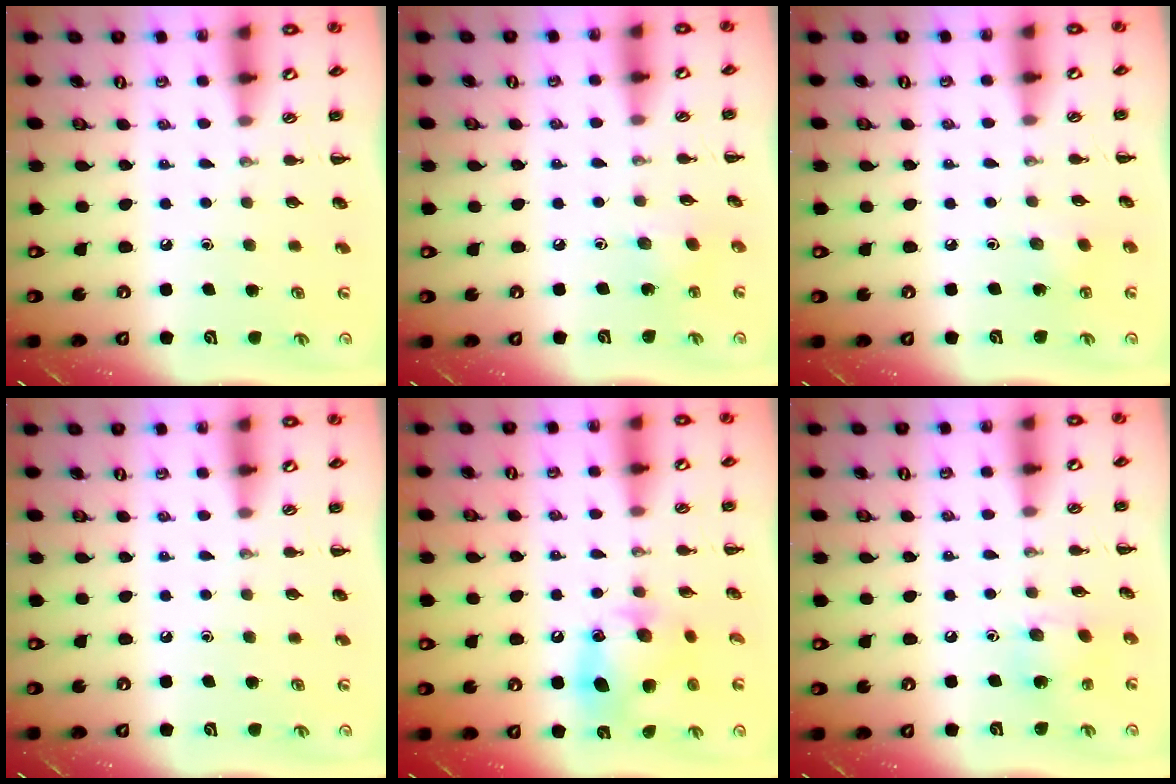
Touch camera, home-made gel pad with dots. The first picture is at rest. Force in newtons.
{"total": 3.1, "press": 3.0, "slide": 0.8}
{"total": 2.8, "press": 2.7, "slide": 0.8}
{"total": 0.0}
{"total": 12.7, "press": 12.5, "slide": 1.8}
{"total": 5.1, "press": 5.0, "slide": 0.7}